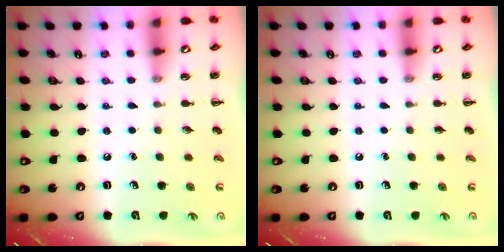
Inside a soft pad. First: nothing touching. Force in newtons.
{"total": 0.0}